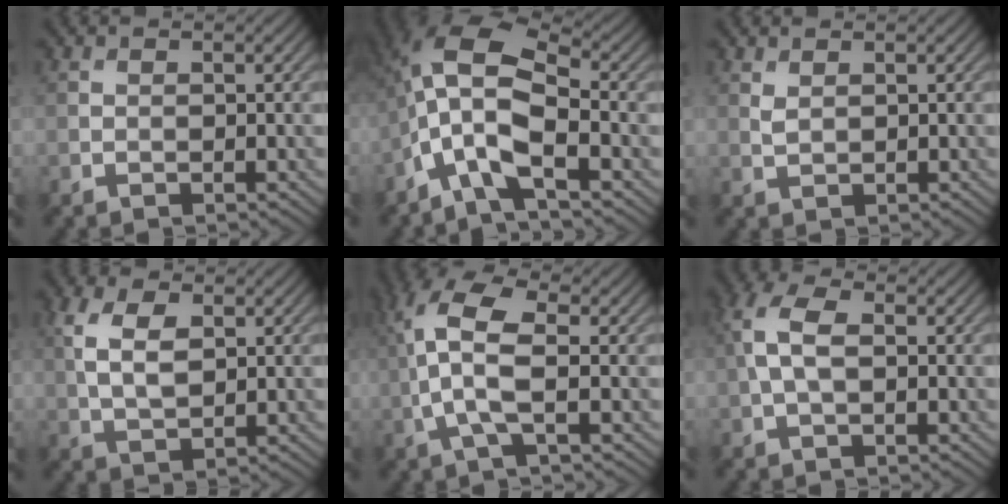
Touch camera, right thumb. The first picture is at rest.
{"total": 11.0, "force": [-2.7, 4.4, 9.8], "torque": [-0.202, 0.011, -0.069]}
{"total": 1.0, "force": [0.8, 0.4, 0.6], "torque": [-0.021, -0.002, 0.019]}
{"total": 5.8, "force": [1.7, 3.2, 4.6], "torque": [-0.109, 0.003, 0.033]}
{"total": 8.8, "force": [0.2, 3.3, 8.2], "torque": [-0.190, 0.024, -0.008]}
{"total": 5.6, "force": [0.6, 2.9, 4.8], "torque": [-0.121, 0.014, 0.005]}